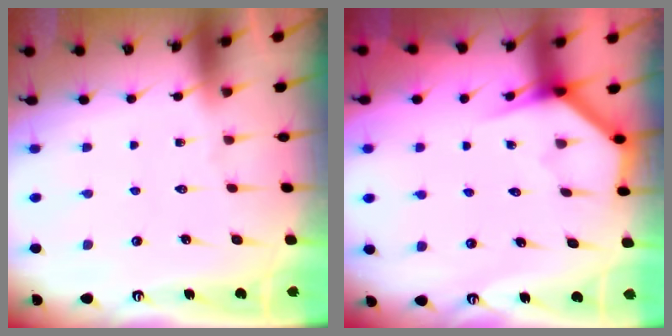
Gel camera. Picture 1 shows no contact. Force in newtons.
{"total": 3.8, "press": 3.8, "slide": 0.2}